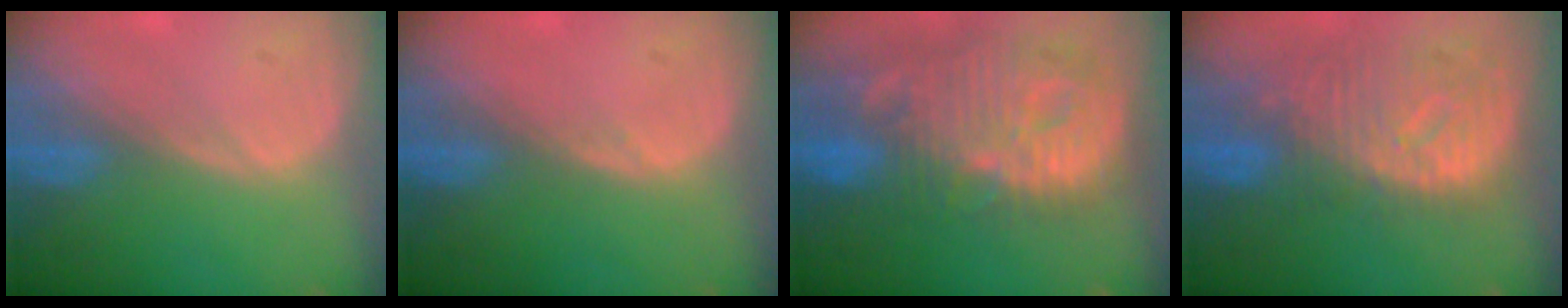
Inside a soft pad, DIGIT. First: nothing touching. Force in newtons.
{"total": 0.5, "press": 0.5, "slide": 0.0}
{"total": 14.1, "press": 12.4, "slide": 6.9}
{"total": 10.9, "press": 9.6, "slide": 5.2}